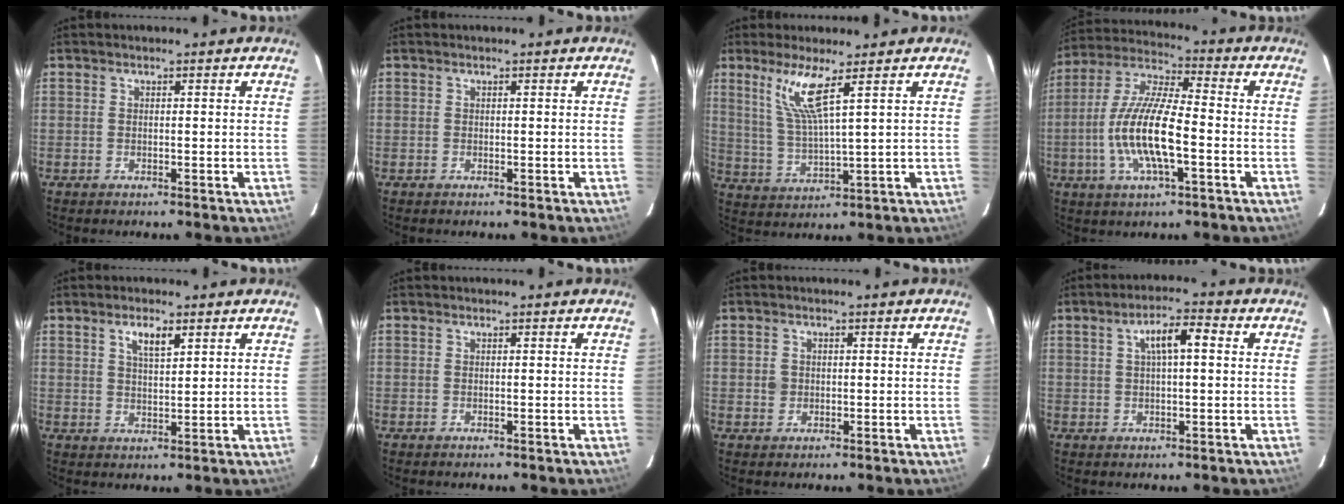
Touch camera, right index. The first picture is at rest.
{"total": 0.0}
{"total": 7.7, "force": [4.4, -0.1, 6.4], "torque": [-0.129, -0.010, 0.095]}
{"total": 14.2, "force": [-3.6, 3.6, 13.3], "torque": [-0.272, -0.003, -0.072]}
{"total": 4.0, "force": [2.2, 1.3, 3.0], "torque": [-0.053, 0.003, 0.040]}
{"total": 0.0}
{"total": 1.7, "force": [0.0, 1.7, 0.3], "torque": [-0.003, 0.003, -0.001]}
{"total": 5.8, "force": [1.4, 1.7, 5.3], "torque": [-0.094, 0.016, 0.027]}